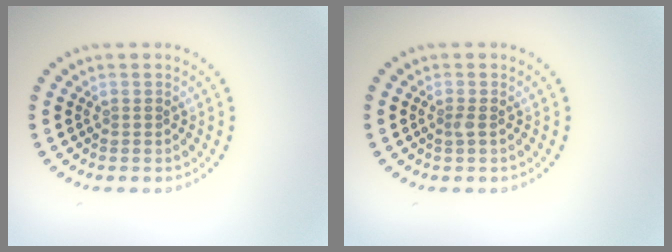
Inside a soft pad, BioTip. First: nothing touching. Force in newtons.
{"total": 0.6, "press": 0.5, "slide": 0.3}